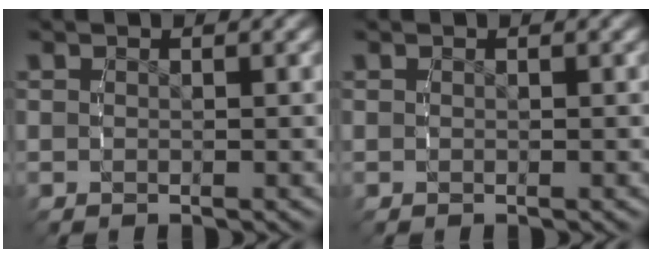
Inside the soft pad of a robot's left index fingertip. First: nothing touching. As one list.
[{"total": 0.0}]